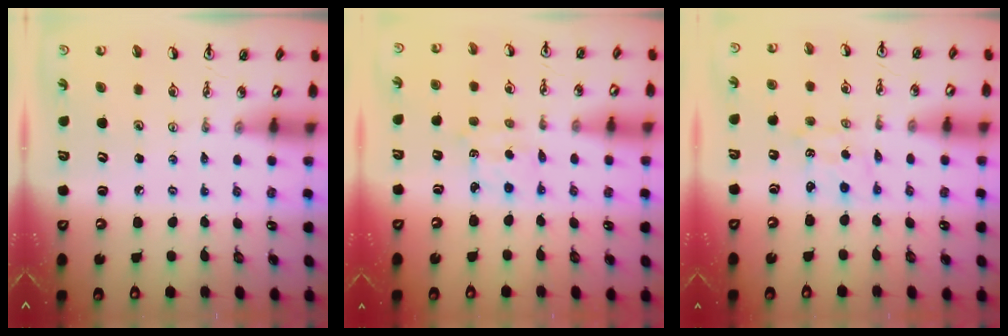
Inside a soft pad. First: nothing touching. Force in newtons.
{"total": 1.8, "press": 1.8, "slide": 0.2}
{"total": 1.1, "press": 0.9, "slide": 0.6}